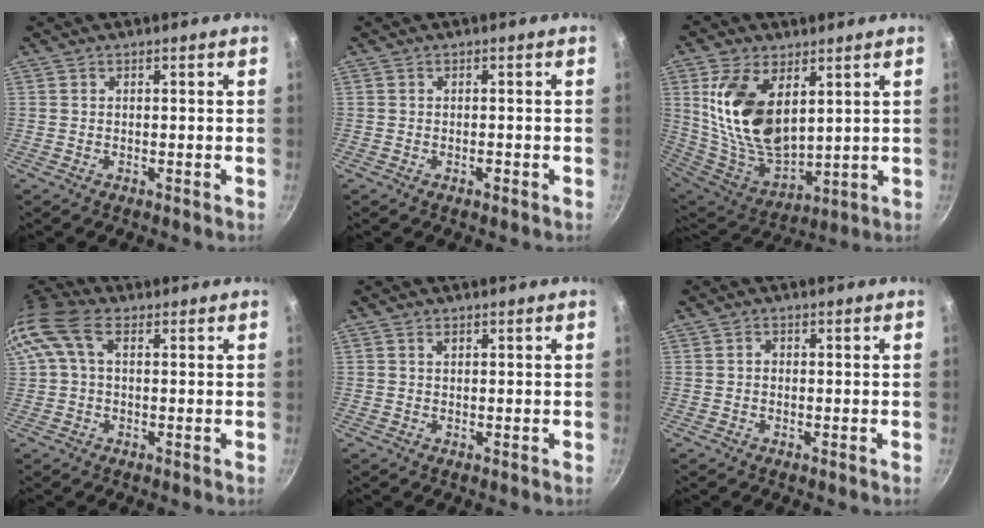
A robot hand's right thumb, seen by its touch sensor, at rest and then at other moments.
{"total": 1.0, "force": [-0.5, 0.5, 0.7], "torque": [-0.011, 0.003, -0.009]}
{"total": 18.2, "force": [5.6, 10.2, 14.0], "torque": [-0.250, -0.044, 0.123]}
{"total": 10.4, "force": [2.8, 6.3, 7.8], "torque": [-0.160, 0.031, 0.042]}
{"total": 0.8, "force": [0.3, 0.5, 0.5], "torque": [-0.007, 0.000, 0.006]}
{"total": 1.0, "force": [-0.1, 0.9, 0.5], "torque": [-0.009, 0.006, -0.003]}